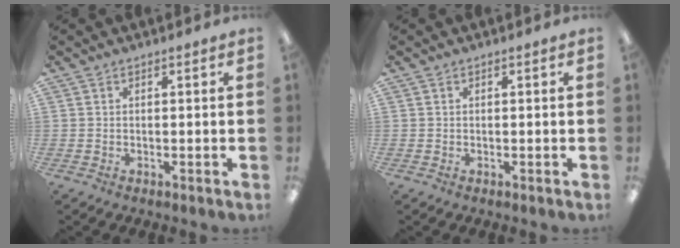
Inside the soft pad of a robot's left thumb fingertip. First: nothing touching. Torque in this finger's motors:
{"motor_torque": [0.00, 0.02, -0.03, 0.04, 0.00]}